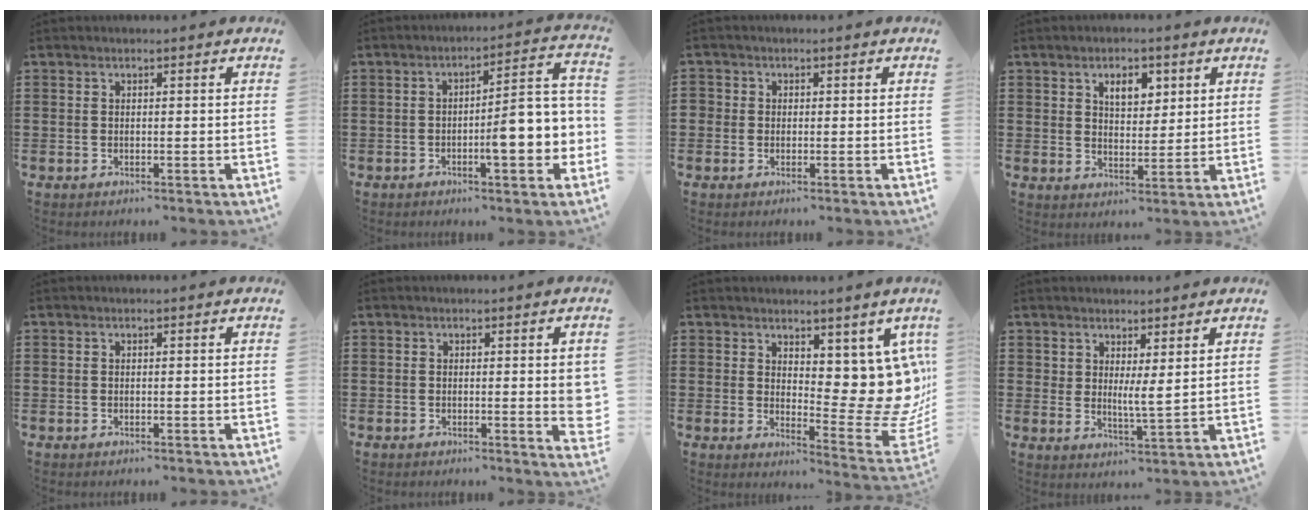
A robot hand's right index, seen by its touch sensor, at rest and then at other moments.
{"total": 9.2, "force": [-2.1, 2.4, 8.6], "torque": [-0.109, -0.019, -0.040]}
{"total": 1.3, "force": [-0.2, 1.2, 0.1], "torque": [-0.006, 0.006, -0.005]}
{"total": 4.5, "force": [2.3, 2.6, 2.9], "torque": [-0.042, 0.003, 0.034]}
{"total": 0.0}
{"total": 3.9, "force": [0.1, 0.9, 3.8], "torque": [-0.048, -0.005, 0.000]}
{"total": 11.1, "force": [4.5, 5.9, 8.2], "torque": [-0.096, -0.052, 0.094]}
{"total": 3.2, "force": [2.5, 0.7, 1.9], "torque": [-0.029, -0.012, 0.043]}